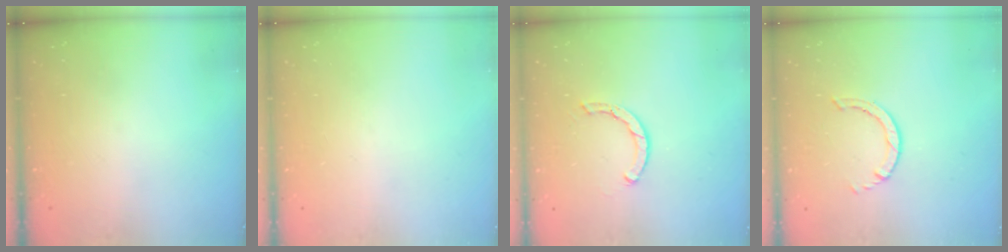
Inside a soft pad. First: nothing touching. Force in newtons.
{"total": 0.0}
{"total": 2.5, "press": 2.5, "slide": 0.1}
{"total": 0.6, "press": 0.6, "slide": 0.1}